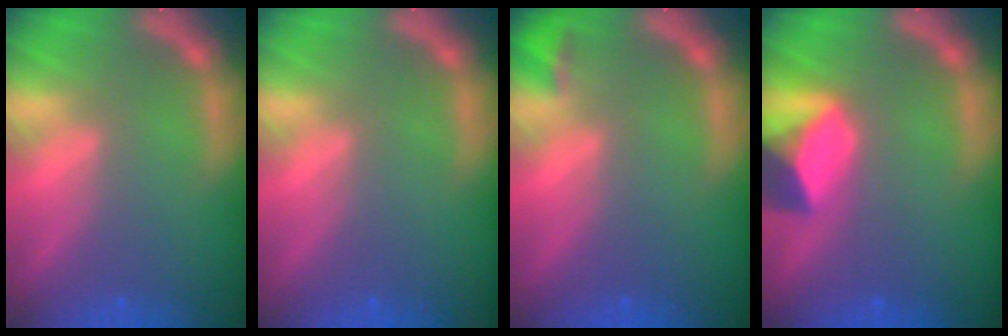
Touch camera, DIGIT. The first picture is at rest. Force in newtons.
{"total": 0.0}
{"total": 1.4}
{"total": 5.9}